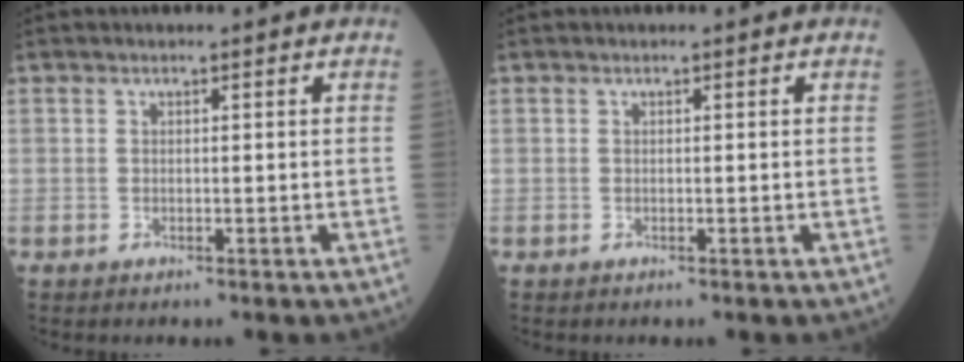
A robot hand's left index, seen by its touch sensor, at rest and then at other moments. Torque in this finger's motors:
{"motor_torque": [0.00, 0.00, 0.00, -0.01]}